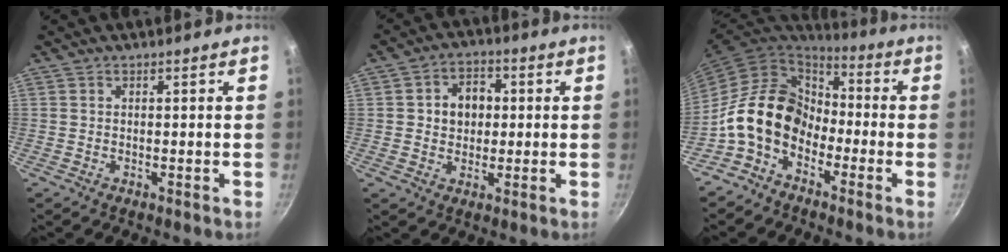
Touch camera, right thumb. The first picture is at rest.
{"total": 7.2, "force": [0.8, 5.9, 4.1], "torque": [-0.030, 0.007, 0.005]}
{"total": 14.3, "force": [-4.9, 10.4, 8.5], "torque": [-0.117, 0.056, -0.116]}